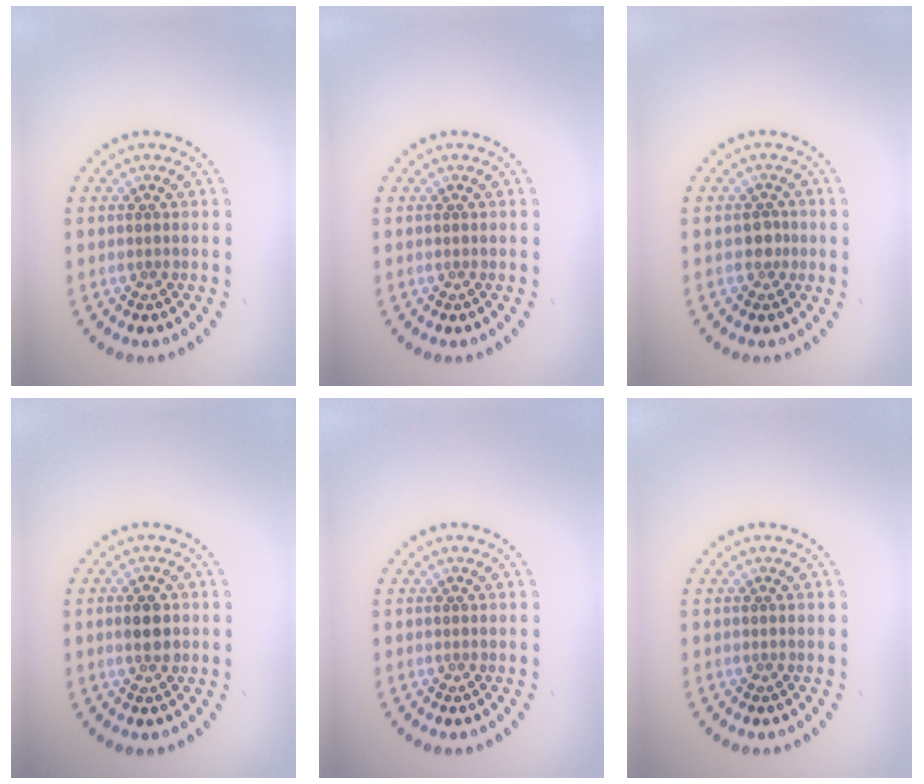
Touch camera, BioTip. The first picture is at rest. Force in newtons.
{"total": 0.0}
{"total": 1.3, "press": 1.1, "slide": 0.7}
{"total": 2.5, "press": 2.5, "slide": 0.1}
{"total": 0.0}
{"total": 0.0}